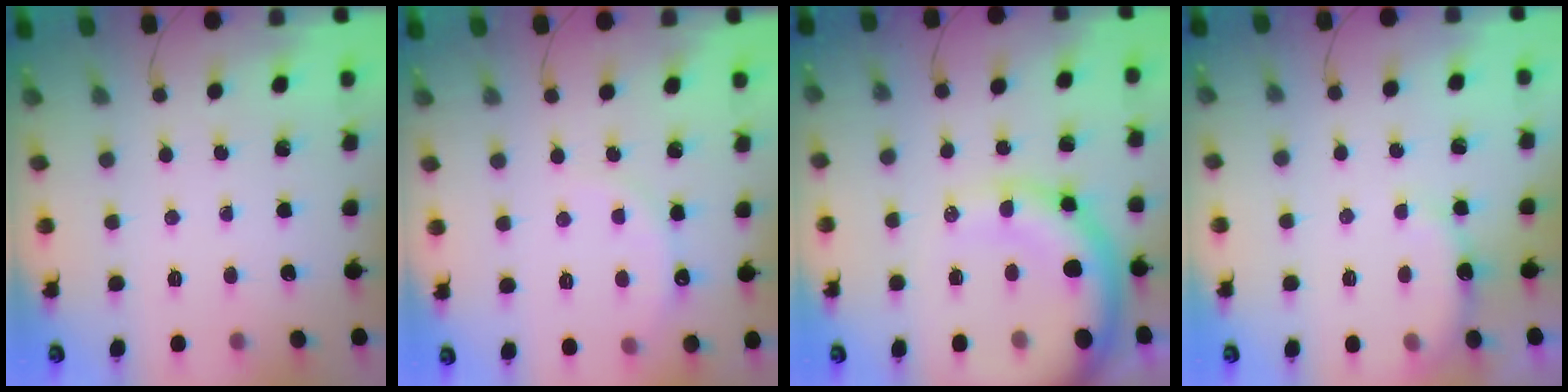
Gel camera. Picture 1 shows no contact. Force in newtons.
{"total": 7.2, "press": 7.0, "slide": 1.6}
{"total": 15.8, "press": 15.5, "slide": 3.0}
{"total": 4.7, "press": 4.6, "slide": 1.1}